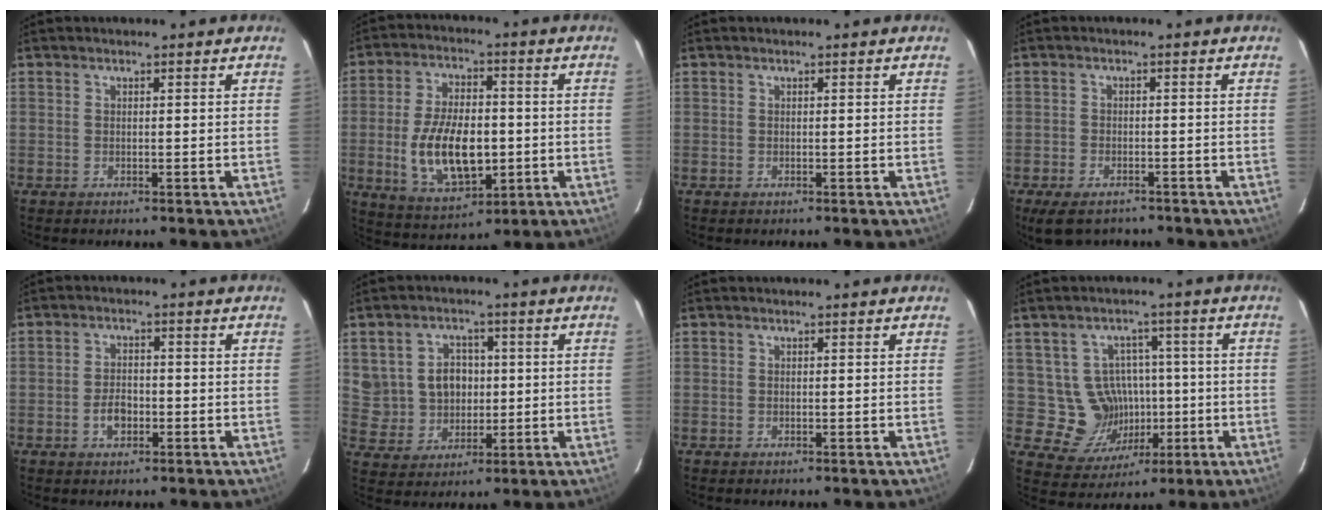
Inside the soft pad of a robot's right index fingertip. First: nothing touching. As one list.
[{"total": 14.5, "force": [-2.3, 7.4, 12.3], "torque": [-0.241, -0.003, -0.025]}, {"total": 0.0}, {"total": 6.5, "force": [-4.9, 3.2, 2.9], "torque": [-0.073, -0.014, -0.077]}, {"total": 3.7, "force": [-1.4, 2.4, 2.5], "torque": [-0.048, 0.003, -0.022]}, {"total": 9.1, "force": [1.4, 8.3, 3.3], "torque": [-0.084, 0.022, 0.042]}, {"total": 0.0}, {"total": 9.7, "force": [-0.6, 9.4, 2.6], "torque": [-0.064, 0.024, 0.013]}]